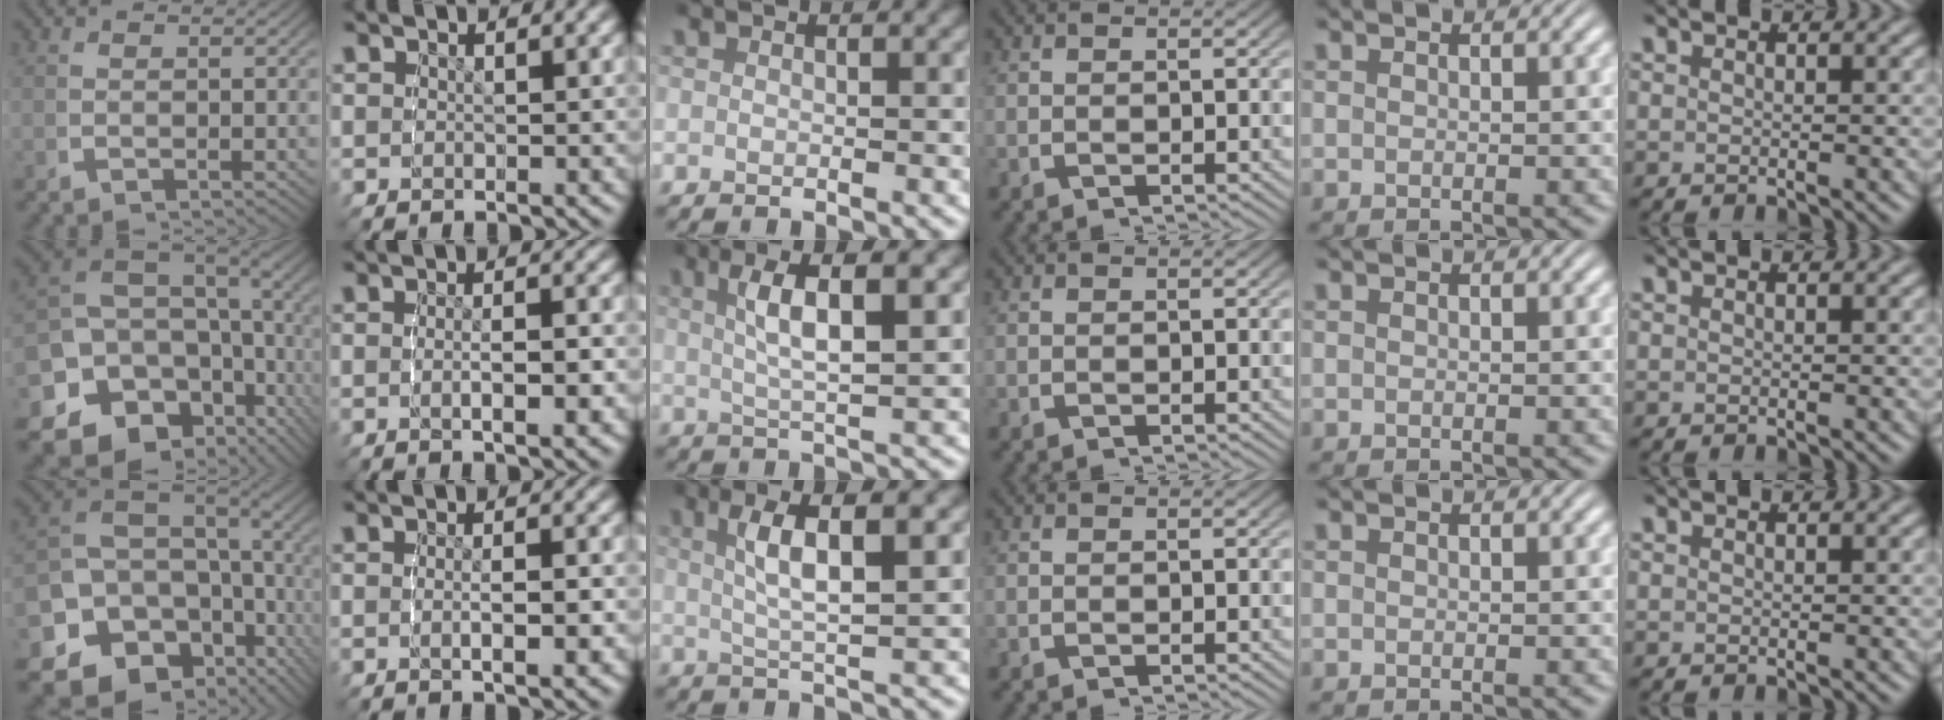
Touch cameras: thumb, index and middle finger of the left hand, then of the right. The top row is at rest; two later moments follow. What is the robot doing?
{"motion": "grasp_and_lifting", "object": "sponge"}